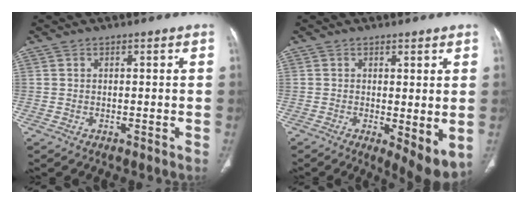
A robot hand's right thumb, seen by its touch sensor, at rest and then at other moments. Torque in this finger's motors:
{"motor_torque": [0.19, 0.23, 0.02, -0.10, 0.03]}